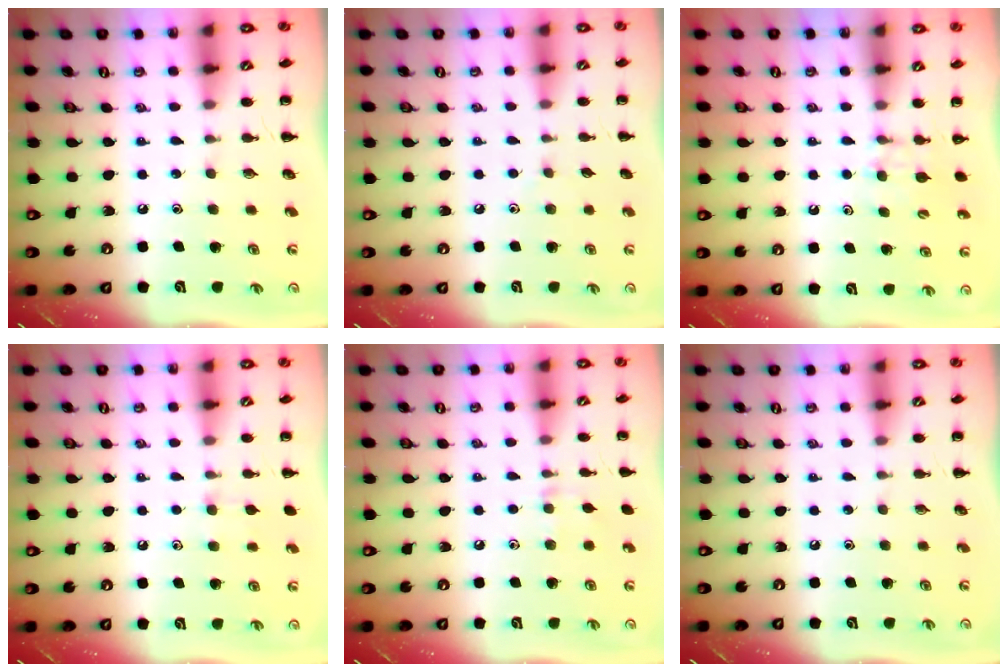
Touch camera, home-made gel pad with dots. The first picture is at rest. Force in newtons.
{"total": 3.5, "press": 3.3, "slide": 1.2}
{"total": 5.3, "press": 5.1, "slide": 1.5}
{"total": 6.2, "press": 5.8, "slide": 2.2}
{"total": 5.8, "press": 5.5, "slide": 1.9}
{"total": 0.0}